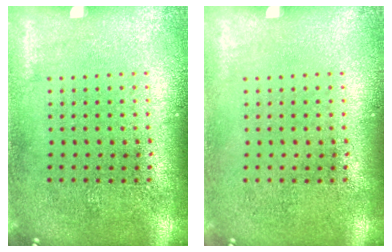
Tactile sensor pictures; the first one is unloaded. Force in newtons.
{"total": 0.0}